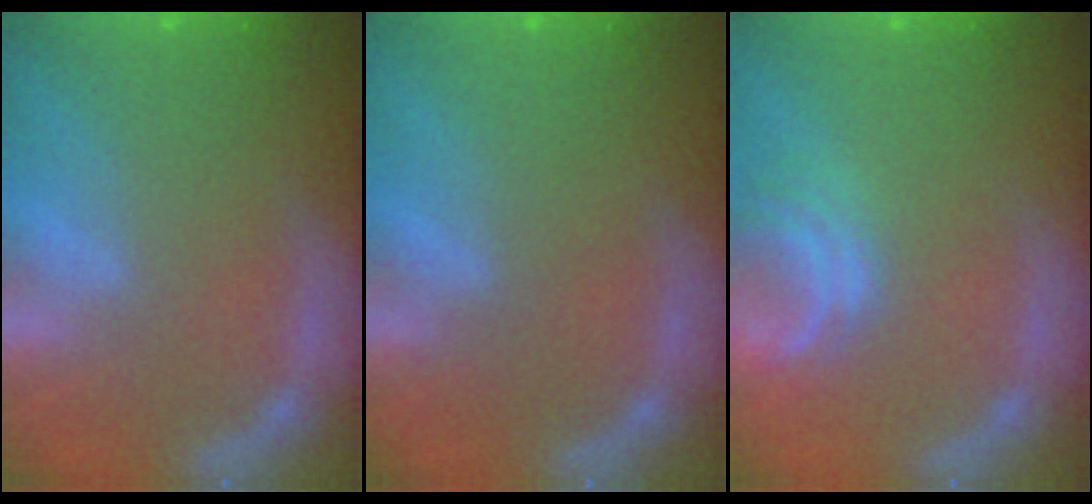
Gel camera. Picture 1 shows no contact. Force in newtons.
{"total": 0.0}
{"total": 3.4}